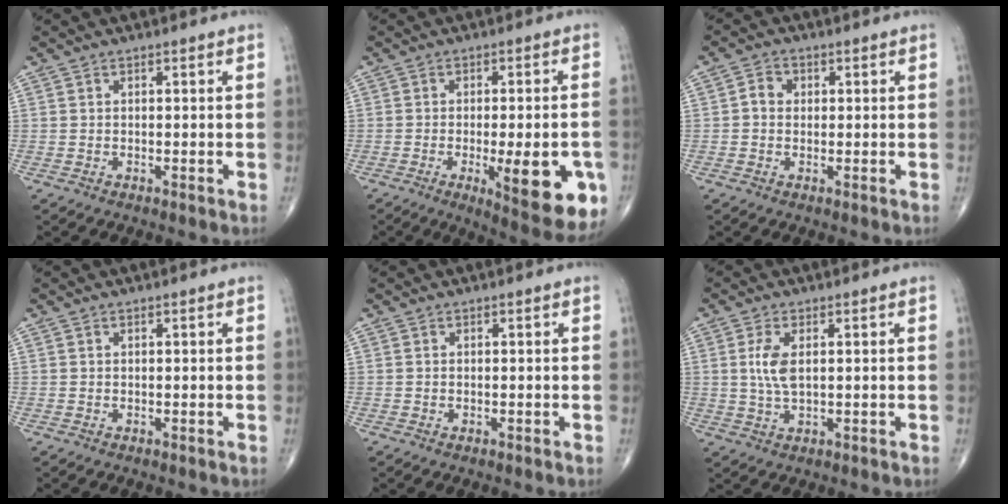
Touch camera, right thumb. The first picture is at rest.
{"total": 15.8, "force": [-4.7, 4.8, 14.3], "torque": [-0.152, 0.000, -0.046]}
{"total": 3.0, "force": [0.3, 2.6, 1.5], "torque": [-0.014, 0.009, 0.000]}
{"total": 0.0}
{"total": 0.0}
{"total": 4.9, "force": [0.9, 2.2, 4.3], "torque": [-0.097, -0.002, 0.021]}